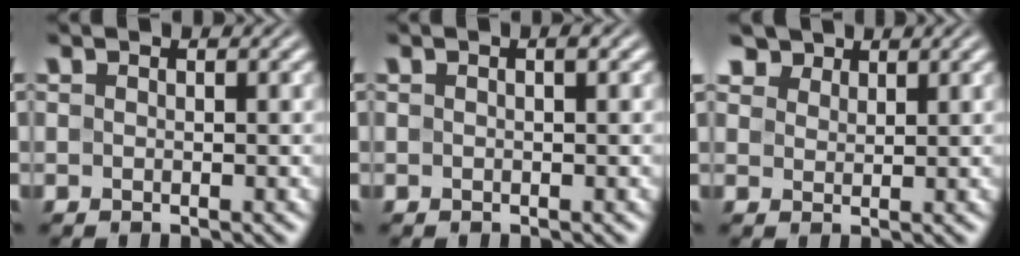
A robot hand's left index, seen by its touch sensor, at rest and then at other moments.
{"total": 0.7, "force": [0.1, 0.0, 0.7], "torque": [-0.013, 0.005, 0.003]}
{"total": 3.0, "force": [2.5, 1.5, 0.7], "torque": [-0.024, -0.011, 0.054]}